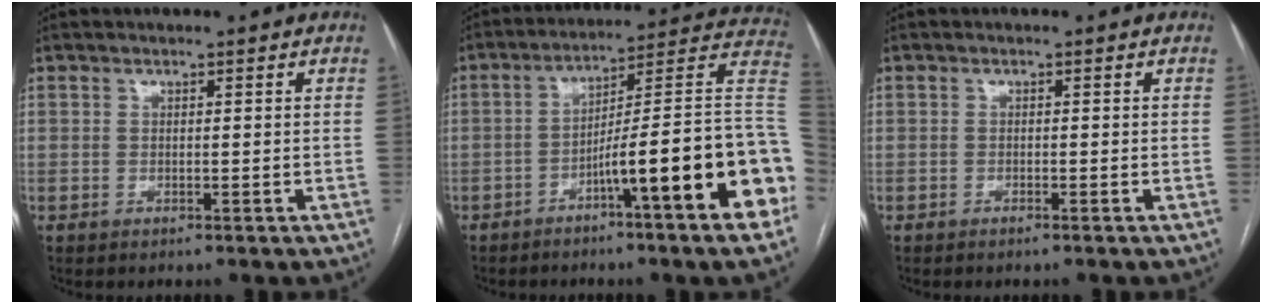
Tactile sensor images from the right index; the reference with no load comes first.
{"total": 19.3, "force": [-6.8, -0.5, 18.1], "torque": [-0.180, 0.024, -0.104]}
{"total": 0.7, "force": [-0.6, -0.1, 0.4], "torque": [-0.010, 0.000, -0.010]}